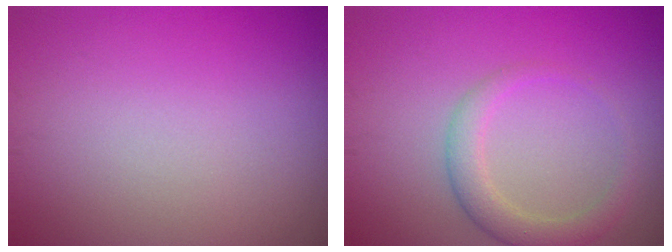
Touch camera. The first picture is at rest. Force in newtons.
{"total": 2.6, "press": 2.6, "slide": 0.2}